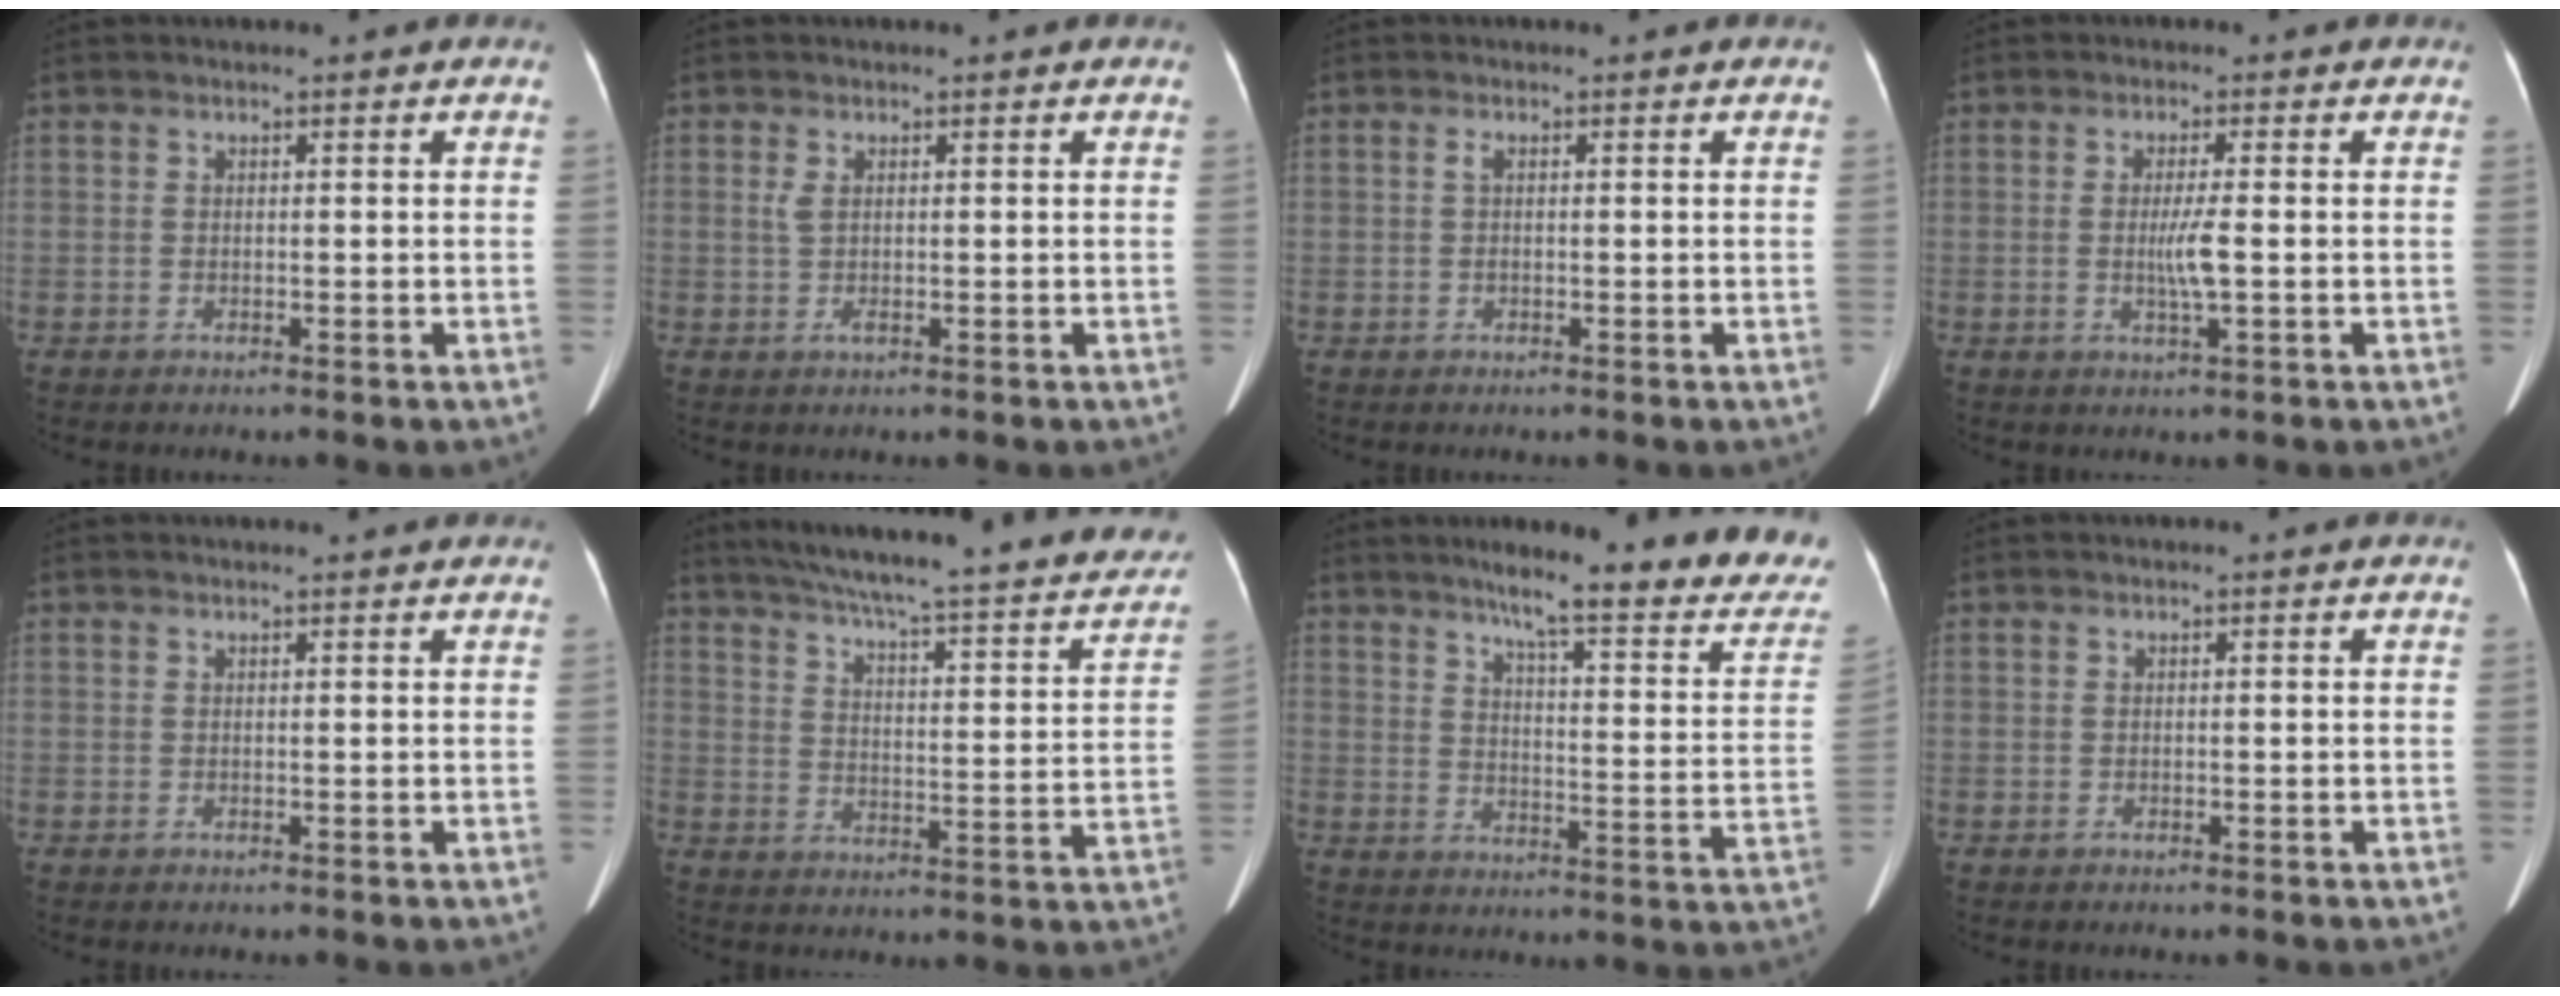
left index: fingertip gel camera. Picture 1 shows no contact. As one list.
[{"total": 1.5, "force": [0.3, 0.5, 1.4], "torque": [-0.035, -0.003, 0.009]}, {"total": 0.7, "force": [0.1, 0.3, 0.7], "torque": [-0.014, 0.001, 0.004]}, {"total": 3.5, "force": [-0.4, -0.2, 3.5], "torque": [-0.071, -0.007, -0.006]}, {"total": 2.4, "force": [2.3, 0.0, 0.6], "torque": [-0.009, 0.014, 0.027]}, {"total": 29.1, "force": [25.0, 3.9, 14.5], "torque": [-0.221, -0.037, 0.309]}, {"total": 22.3, "force": [18.7, 1.7, 12.0], "torque": [-0.153, -0.059, 0.230]}, {"total": 0.0}]